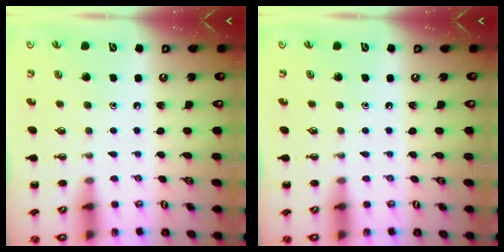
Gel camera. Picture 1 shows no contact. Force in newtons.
{"total": 0.0}